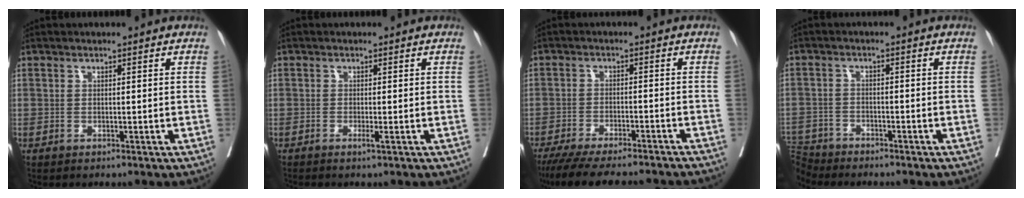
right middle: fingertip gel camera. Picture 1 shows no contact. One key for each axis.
{"total": 0.9, "fx": -0.4, "fy": -0.3, "fz": 0.7, "tx": -0.016, "ty": -0.003, "tz": -0.009}
{"total": 17.7, "fx": -15.9, "fy": 2.1, "fz": 7.6, "tx": -0.129, "ty": -0.032, "tz": -0.218}
{"total": 6.0, "fx": -5.6, "fy": 2.0, "fz": -0.4, "tx": 0.002, "ty": -0.002, "tz": -0.109}